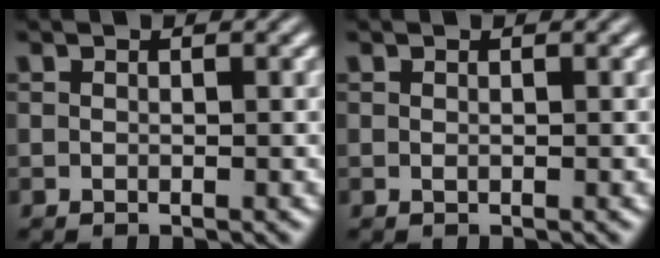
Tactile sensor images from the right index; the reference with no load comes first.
{"total": 0.0}